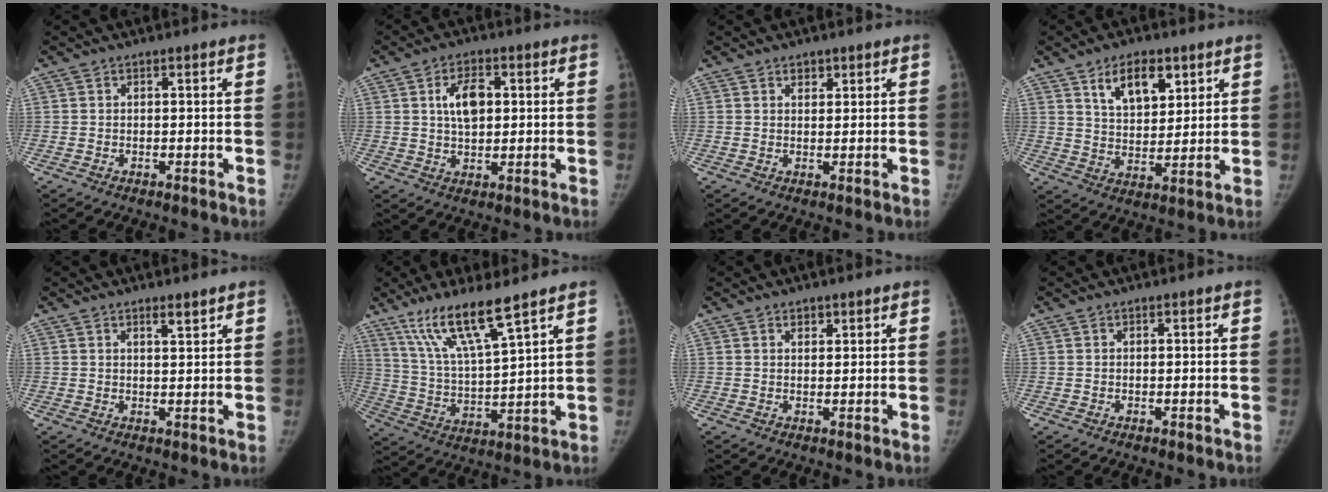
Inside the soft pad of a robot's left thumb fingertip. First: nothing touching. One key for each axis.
{"total": 6.8, "fx": 1.5, "fy": 4.0, "fz": 5.3, "tx": -0.077, "ty": 0.000, "tz": 0.024}
{"total": 1.8, "fx": 1.2, "fy": 1.1, "fz": 0.7, "tx": 0.002, "ty": -0.007, "tz": 0.017}
{"total": 10.2, "fx": 5.5, "fy": 5.4, "fz": 6.6, "tx": -0.081, "ty": -0.032, "tz": 0.097}
{"total": 2.1, "fx": 1.6, "fy": 0.4, "fz": 1.3, "tx": -0.019, "ty": -0.013, "tz": 0.028}
{"total": 12.7, "fx": 8.8, "fy": 1.4, "fz": 9.1, "tx": -0.173, "ty": -0.044, "tz": 0.179}
{"total": 1.5, "fx": 1.1, "fy": 0.9, "fz": 0.6, "tx": 0.000, "ty": -0.006, "tz": 0.016}
{"total": 0.0}